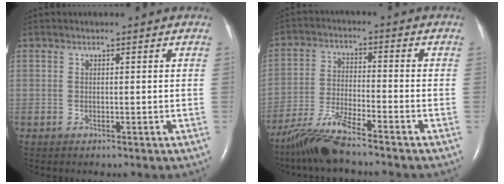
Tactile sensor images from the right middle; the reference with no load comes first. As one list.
[{"total": 8.2, "force": [-6.9, 0.0, 4.5], "torque": [-0.096, -0.028, -0.133]}]